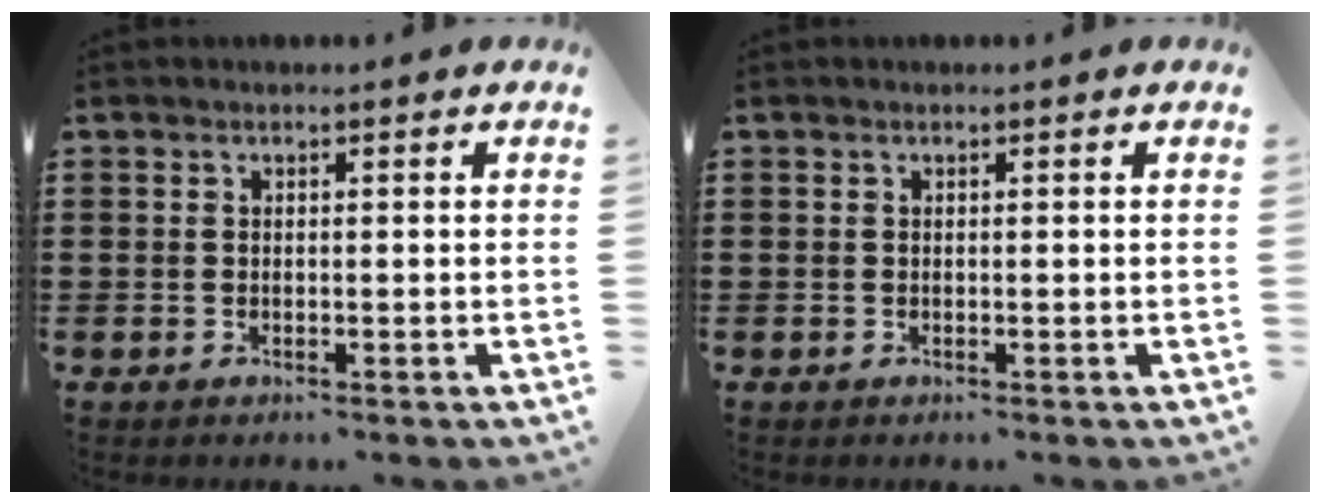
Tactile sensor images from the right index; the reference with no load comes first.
{"total": 0.0}